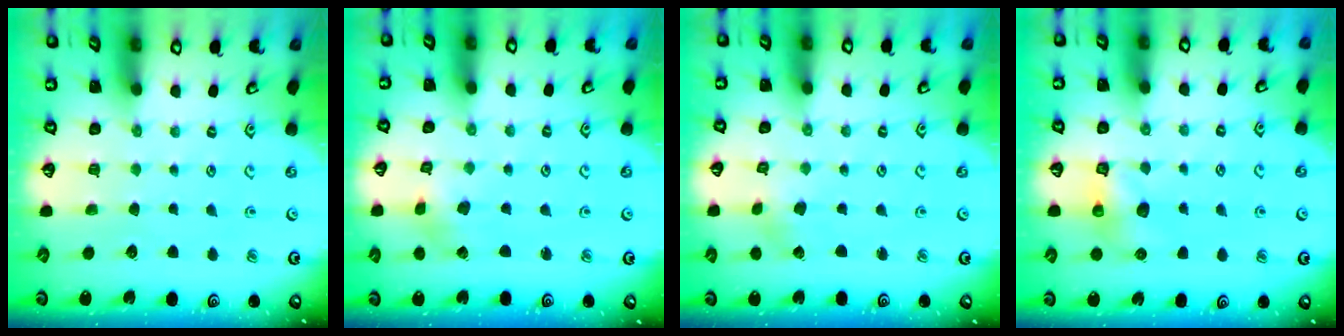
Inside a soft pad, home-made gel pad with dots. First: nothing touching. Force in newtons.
{"total": 2.7, "press": 2.7, "slide": 0.4}
{"total": 1.5, "press": 1.5, "slide": 0.1}
{"total": 7.8, "press": 7.8, "slide": 0.2}